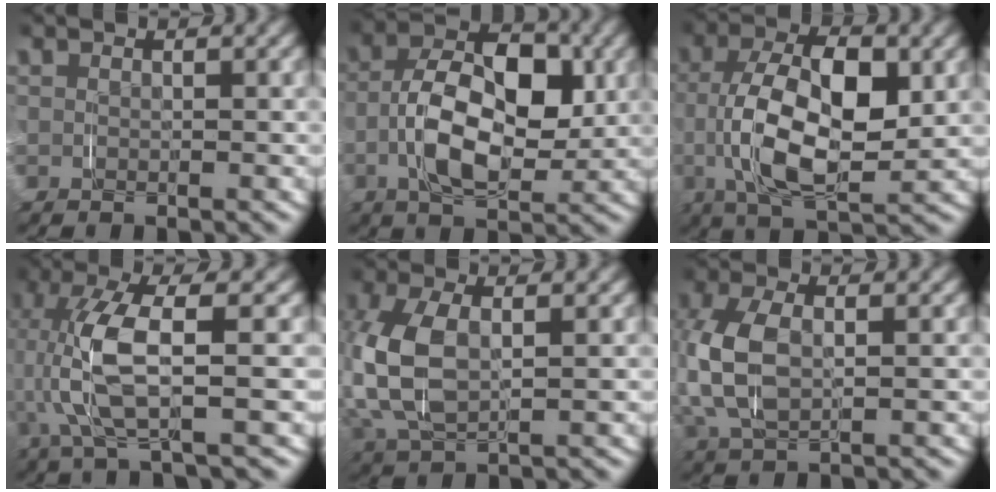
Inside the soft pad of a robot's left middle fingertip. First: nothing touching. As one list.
[{"total": 8.7, "force": [-0.4, 4.9, 7.2], "torque": [-0.122, 0.000, -0.012]}, {"total": 8.9, "force": [0.1, 4.2, 7.9], "torque": [-0.147, -0.008, 0.005]}, {"total": 6.2, "force": [0.4, 1.4, 6.0], "torque": [-0.147, 0.006, 0.009]}, {"total": 7.2, "force": [0.6, 4.3, 5.8], "torque": [-0.170, -0.010, 0.024]}, {"total": 6.6, "force": [0.4, 3.9, 5.3], "torque": [-0.156, -0.008, 0.017]}]